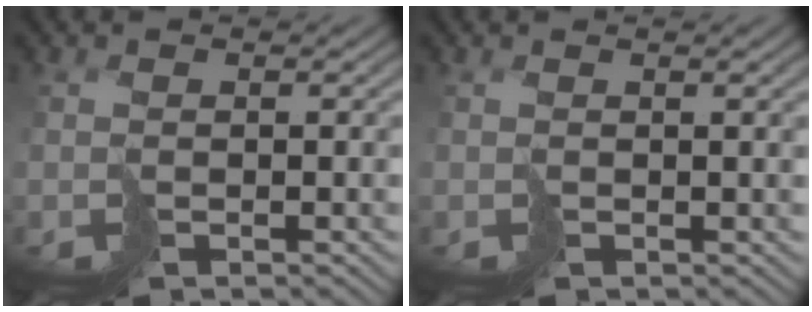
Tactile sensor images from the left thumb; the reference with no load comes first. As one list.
[{"total": 1.8, "force": [0.4, 0.4, 1.7], "torque": [-0.022, 0.004, 0.006]}]